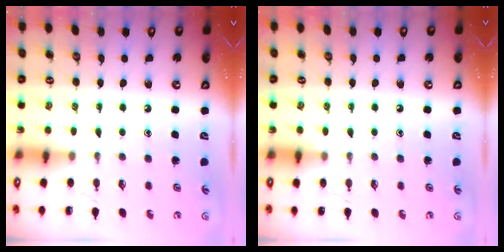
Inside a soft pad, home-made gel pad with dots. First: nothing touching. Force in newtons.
{"total": 5.1, "press": 5.0, "slide": 0.7}